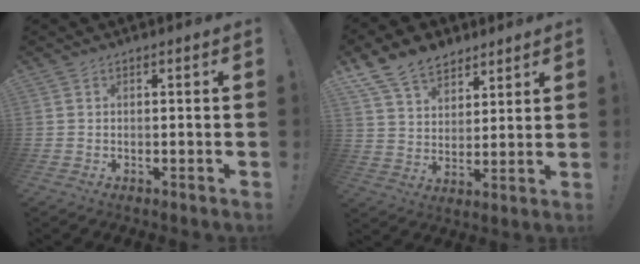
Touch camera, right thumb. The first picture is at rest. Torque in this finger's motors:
{"motor_torque": [0.30, 0.89, 0.04, 0.28, 0.02]}